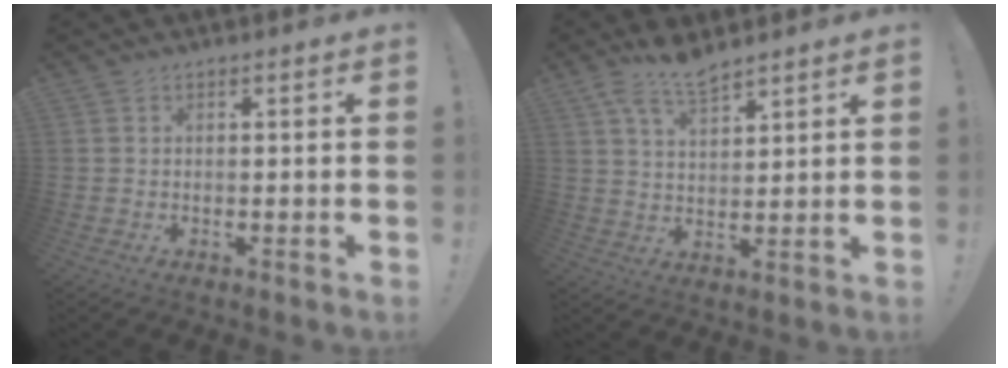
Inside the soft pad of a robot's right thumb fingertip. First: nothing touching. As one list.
[{"total": 8.3, "force": [6.7, 2.7, 4.1], "torque": [-0.066, -0.039, 0.120]}]